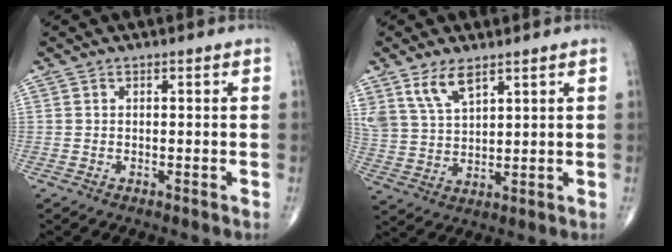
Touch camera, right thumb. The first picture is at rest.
{"total": 7.2, "force": [4.8, 3.1, 4.4], "torque": [-0.080, -0.020, 0.103]}